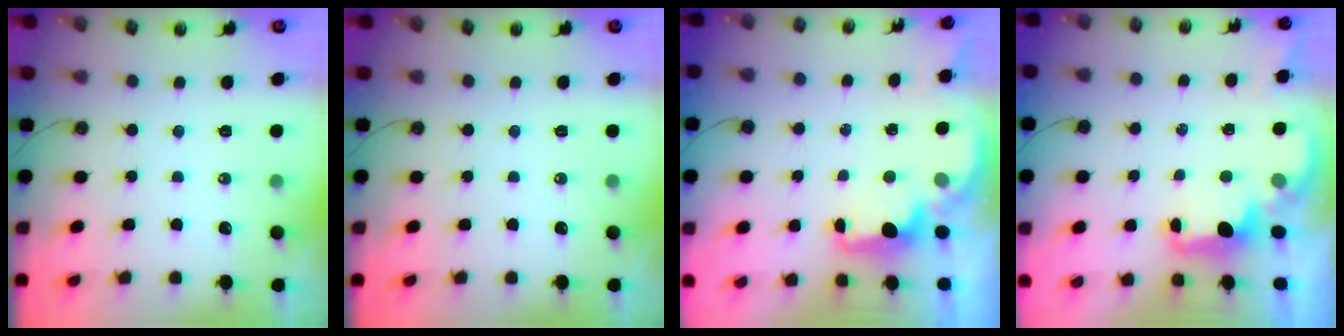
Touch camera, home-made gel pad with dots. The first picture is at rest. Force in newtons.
{"total": 0.0}
{"total": 2.5, "press": 2.3, "slide": 0.8}
{"total": 2.0, "press": 1.8, "slide": 0.8}